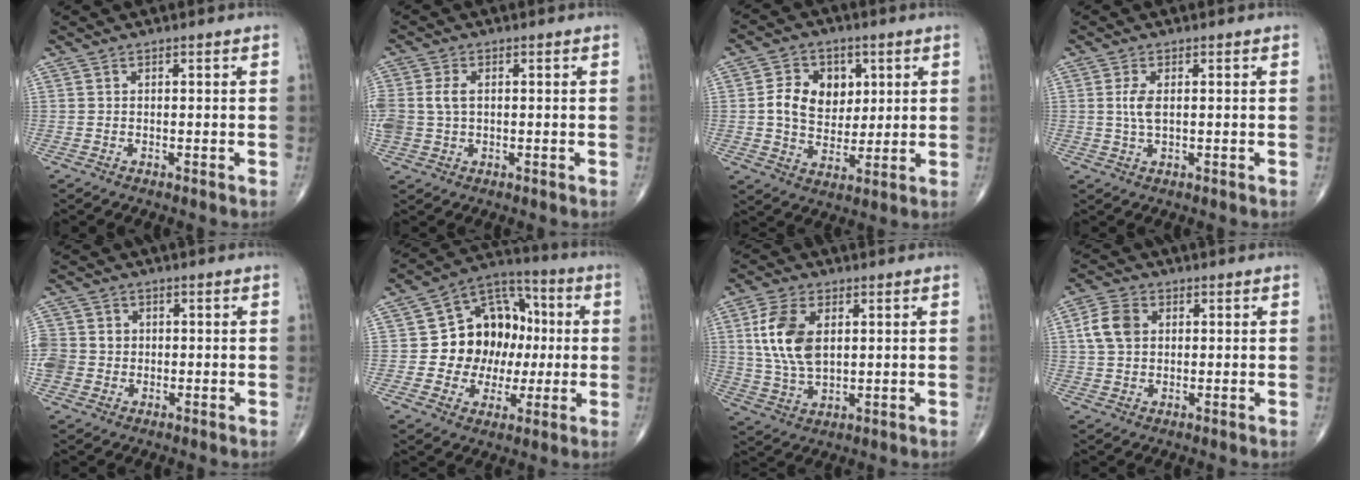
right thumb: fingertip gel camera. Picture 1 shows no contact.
{"total": 6.1, "force": [0.5, 4.3, 4.3], "torque": [-0.107, 0.010, 0.014]}
{"total": 10.9, "force": [2.2, 8.6, 6.4], "torque": [-0.067, -0.004, 0.040]}
{"total": 3.3, "force": [0.4, 1.5, 2.9], "torque": [-0.067, 0.000, 0.011]}
{"total": 9.5, "force": [0.0, 8.8, 3.6], "torque": [-0.085, 0.023, 0.008]}
{"total": 16.6, "force": [0.7, 13.3, 10.0], "torque": [-0.097, 0.029, 0.014]}
{"total": 11.5, "force": [2.6, 6.7, 9.0], "torque": [-0.176, -0.007, 0.053]}
{"total": 6.9, "force": [1.4, 5.2, 4.3], "torque": [-0.076, 0.008, 0.023]}